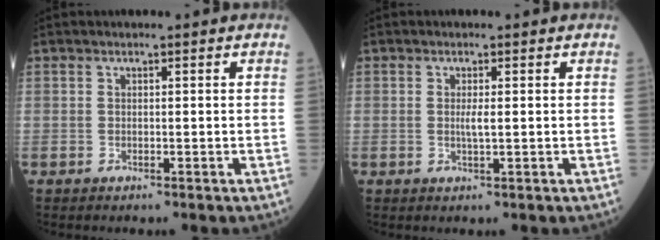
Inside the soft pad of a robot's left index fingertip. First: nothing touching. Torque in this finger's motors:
{"motor_torque": [0.34, 0.10, 0.03, 0.03]}